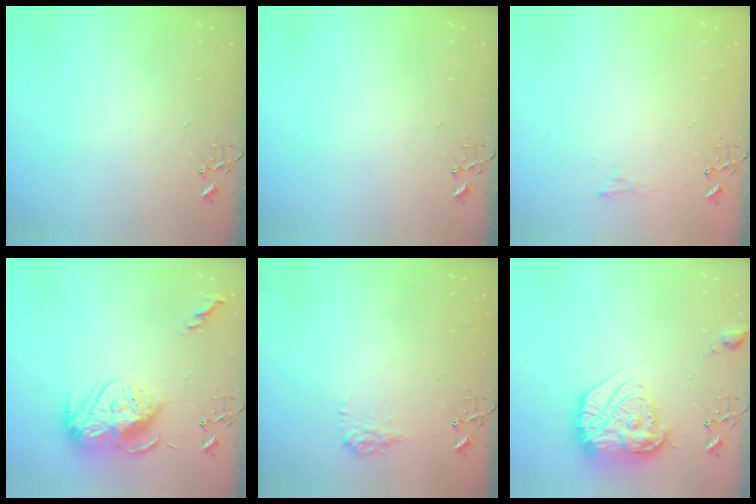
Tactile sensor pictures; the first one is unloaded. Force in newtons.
{"total": 0.0}
{"total": 6.4, "press": 6.4, "slide": 0.6}
{"total": 15.6, "press": 15.6, "slide": 1.2}
{"total": 9.2, "press": 9.2, "slide": 0.4}
{"total": 21.6, "press": 21.5, "slide": 1.7}